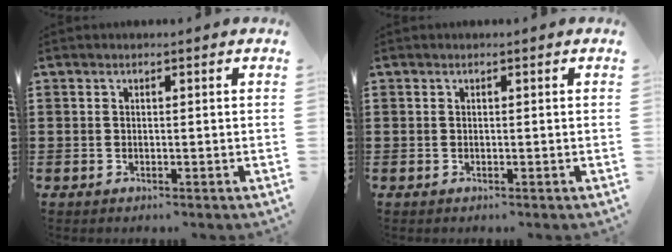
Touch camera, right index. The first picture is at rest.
{"total": 0.0}